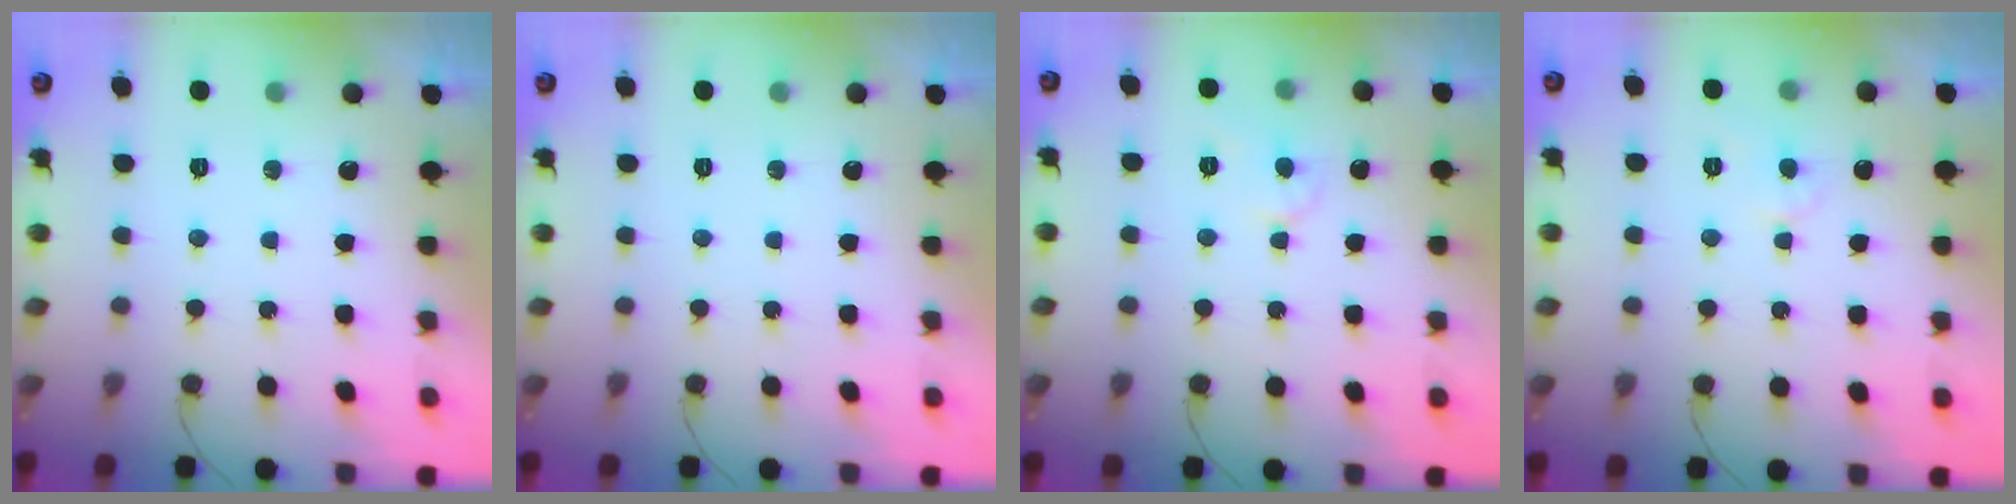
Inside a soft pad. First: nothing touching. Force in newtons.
{"total": 0.0}
{"total": 4.4, "press": 4.4, "slide": 0.6}
{"total": 3.9, "press": 3.9, "slide": 0.3}